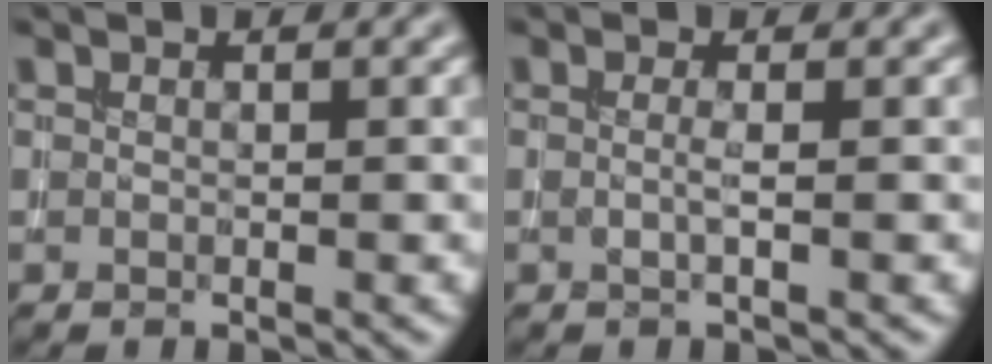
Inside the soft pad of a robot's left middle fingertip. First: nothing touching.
{"total": 1.1, "force": [-0.1, 0.2, 1.1], "torque": [-0.020, -0.005, -0.006]}